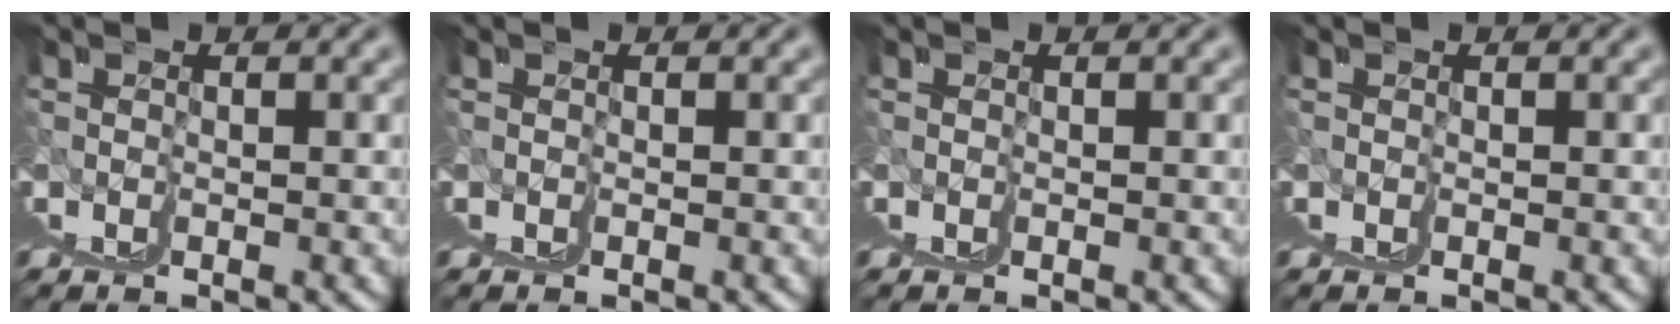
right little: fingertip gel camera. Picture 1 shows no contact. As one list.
[{"total": 0.0}, {"total": 0.0}, {"total": 0.0}]